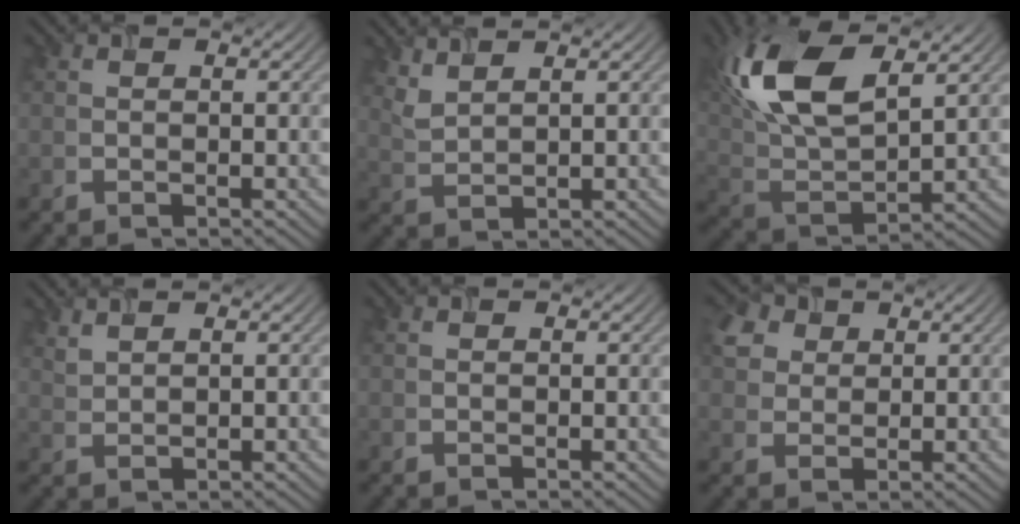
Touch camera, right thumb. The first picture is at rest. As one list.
[{"total": 2.9, "force": [2.5, 0.5, 1.5], "torque": [-0.038, 0.001, 0.059]}, {"total": 14.7, "force": [6.7, 6.7, 11.3], "torque": [-0.264, 0.012, 0.132]}, {"total": 1.8, "force": [1.6, 0.3, 0.9], "torque": [-0.024, 0.003, 0.038]}, {"total": 0.0}, {"total": 4.7, "force": [2.2, 3.6, 2.2], "torque": [-0.067, 0.010, 0.043]}]